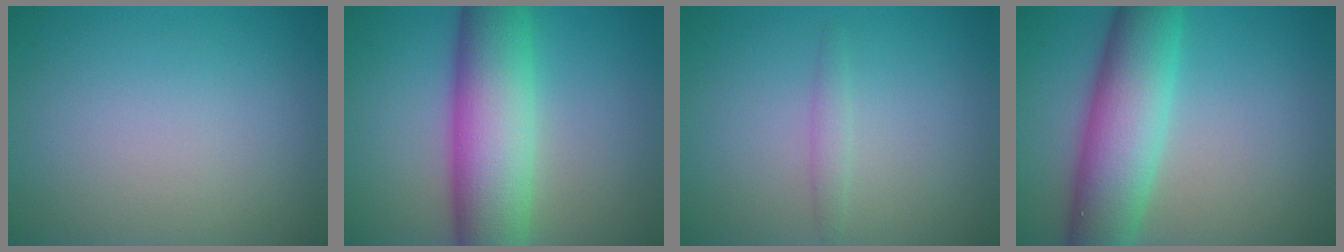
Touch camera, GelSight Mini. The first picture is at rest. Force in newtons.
{"total": 10.1, "press": 10.1, "slide": 0.4}
{"total": 1.1, "press": 1.1, "slide": 0.0}
{"total": 8.6, "press": 8.6, "slide": 0.2}